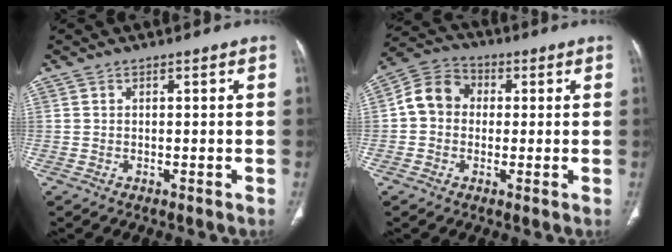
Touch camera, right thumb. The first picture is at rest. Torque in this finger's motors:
{"motor_torque": [-0.10, 0.19, 0.12, -0.12, 0.03]}